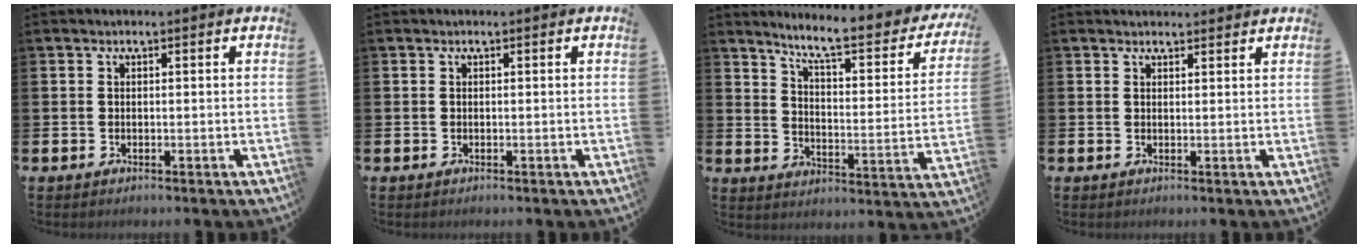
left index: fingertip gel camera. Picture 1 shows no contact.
{"total": 0.0}
{"total": 7.5, "force": [6.6, 1.0, 3.5], "torque": [-0.084, -0.052, 0.103]}
{"total": 1.5, "force": [1.5, 0.5, 0.1], "torque": [0.013, -0.005, 0.024]}